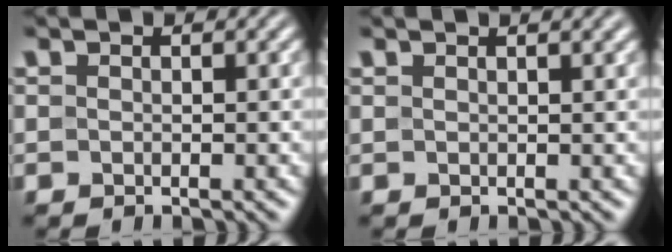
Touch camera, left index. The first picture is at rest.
{"total": 2.1, "force": [1.5, 0.7, 1.3], "torque": [-0.010, 0.009, 0.009]}